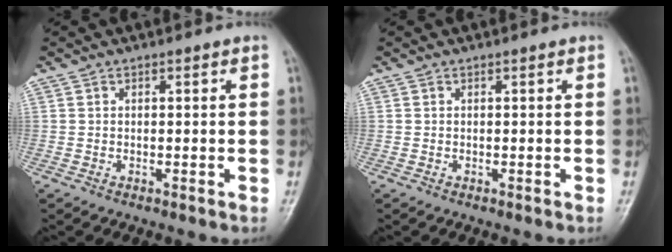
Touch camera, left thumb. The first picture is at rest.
{"total": 0.0}